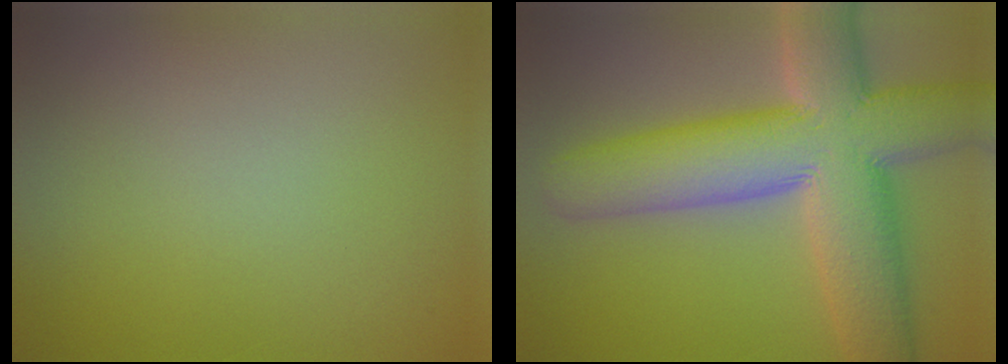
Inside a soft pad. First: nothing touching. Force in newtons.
{"total": 13.1, "press": 13.1, "slide": 1.0}